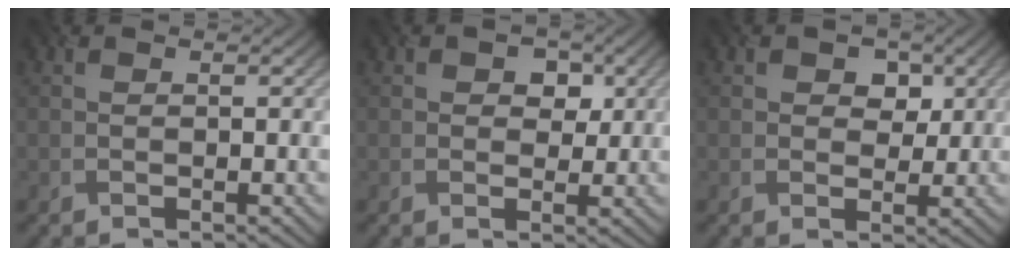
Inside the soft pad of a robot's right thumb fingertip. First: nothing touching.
{"total": 3.2, "force": [1.0, 2.5, 1.8], "torque": [-0.022, -0.002, 0.007]}
{"total": 3.6, "force": [1.3, 2.8, 2.0], "torque": [-0.027, -0.002, 0.009]}